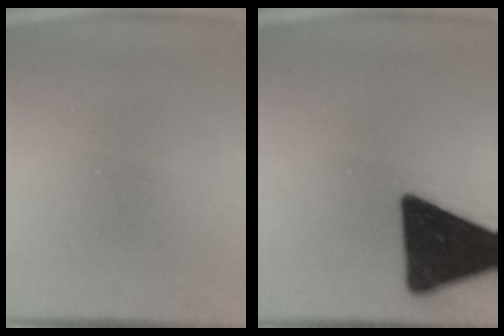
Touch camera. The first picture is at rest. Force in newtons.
{"total": 19.0}